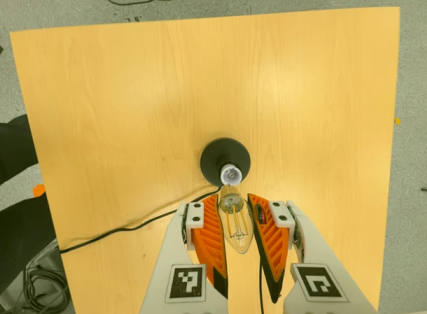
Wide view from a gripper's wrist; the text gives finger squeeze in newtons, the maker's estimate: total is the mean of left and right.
{"total": 19.9, "left": 21.3, "right": 18.4}